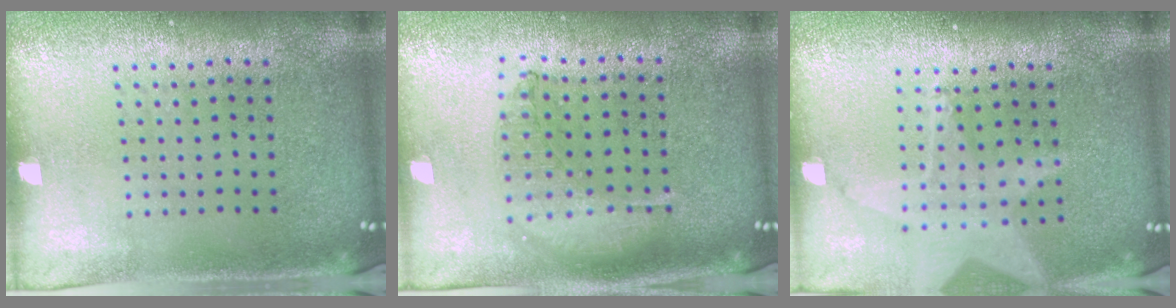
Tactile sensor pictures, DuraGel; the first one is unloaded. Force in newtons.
{"total": 0.9, "press": 0.9, "slide": 0.2}
{"total": 2.0, "press": 1.5, "slide": 1.3}